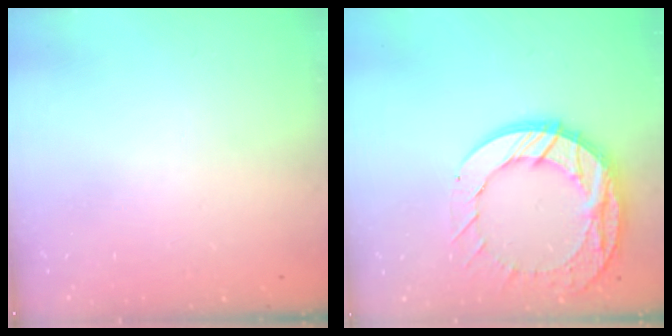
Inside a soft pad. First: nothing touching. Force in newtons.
{"total": 16.4, "press": 16.4, "slide": 1.3}